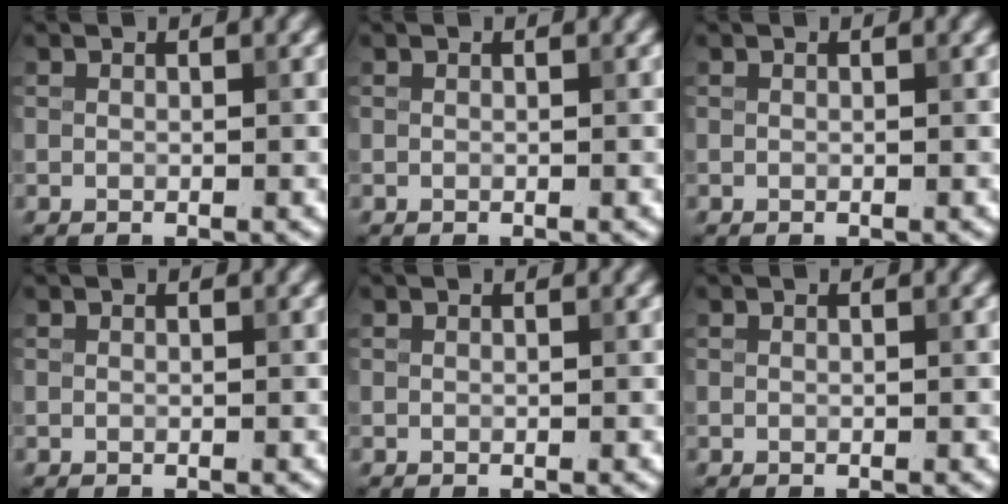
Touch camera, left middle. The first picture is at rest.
{"total": 0.0}
{"total": 0.0}
{"total": 0.0}
{"total": 0.0}
{"total": 0.0}